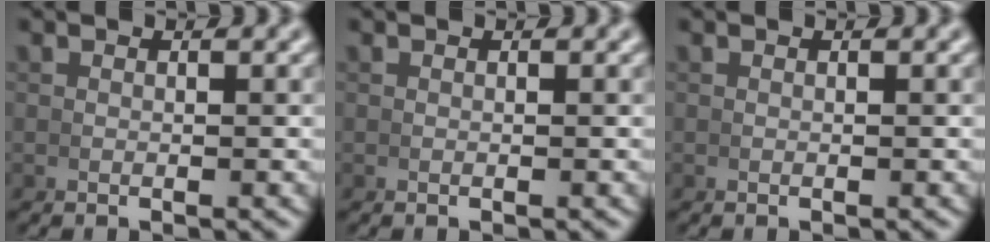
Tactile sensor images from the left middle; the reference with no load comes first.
{"total": 0.0}
{"total": 0.0}